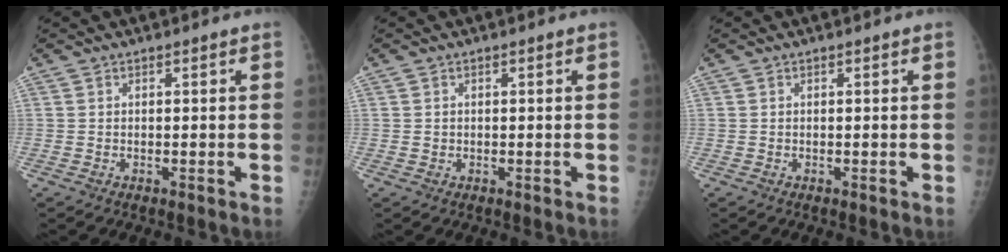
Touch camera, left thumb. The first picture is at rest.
{"total": 0.8, "force": [-0.1, 0.8, 0.1], "torque": [0.001, 0.002, 0.000]}
{"total": 0.0}